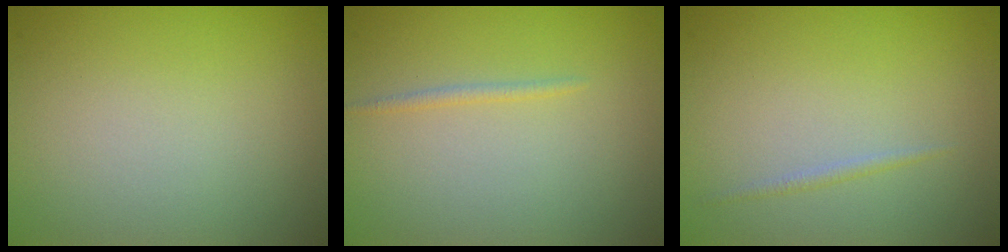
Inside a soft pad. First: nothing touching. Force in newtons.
{"total": 0.7, "press": 0.7, "slide": 0.1}
{"total": 0.6, "press": 0.6, "slide": 0.1}